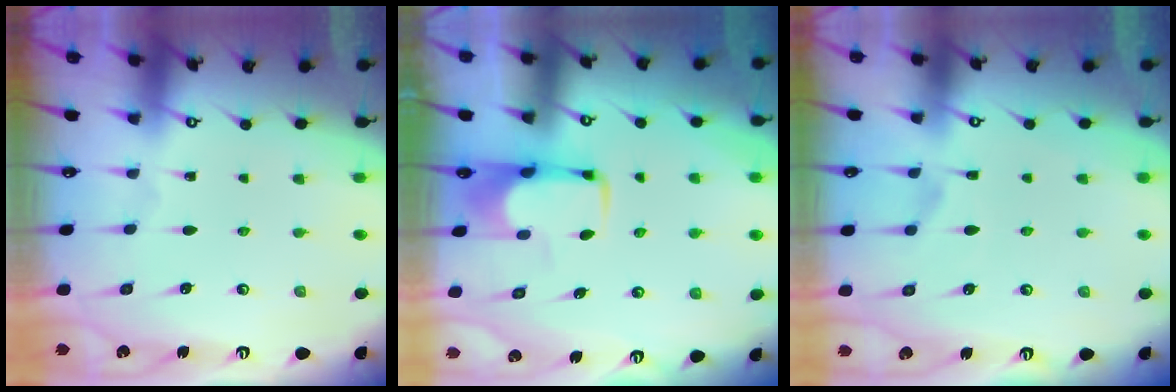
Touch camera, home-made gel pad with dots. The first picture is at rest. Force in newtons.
{"total": 1.6, "press": 1.5, "slide": 0.5}
{"total": 3.5, "press": 3.3, "slide": 1.2}